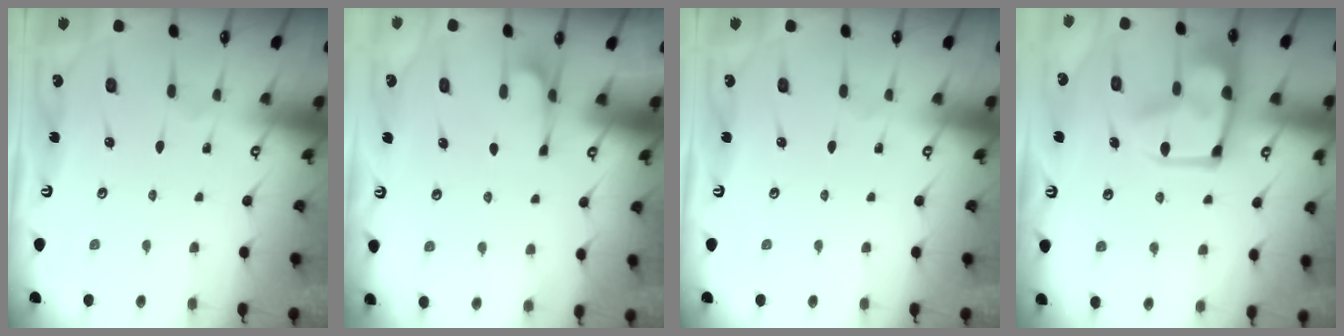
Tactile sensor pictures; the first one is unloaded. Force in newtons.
{"total": 1.1, "press": 0.2, "slide": 1.1}
{"total": 0.0}
{"total": 10.4, "press": 10.3, "slide": 1.4}